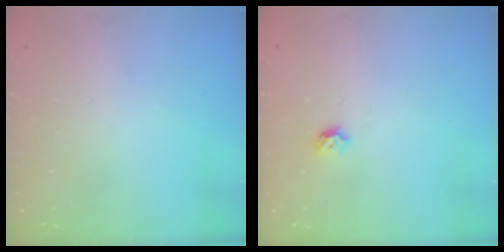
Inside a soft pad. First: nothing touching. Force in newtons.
{"total": 6.1, "press": 6.0, "slide": 1.1}